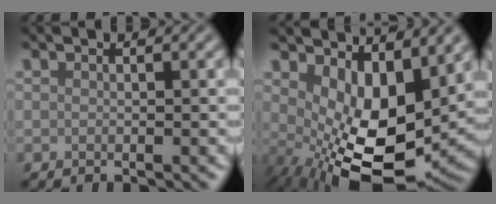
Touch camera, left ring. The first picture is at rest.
{"total": 10.0, "force": [1.2, 5.2, 8.5], "torque": [-0.152, -0.034, 0.035]}